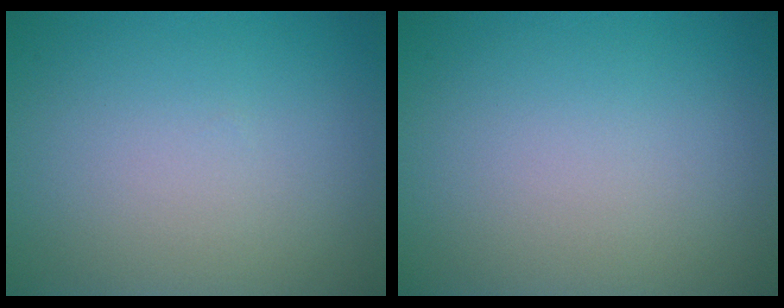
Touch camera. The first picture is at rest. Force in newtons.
{"total": 0.0}